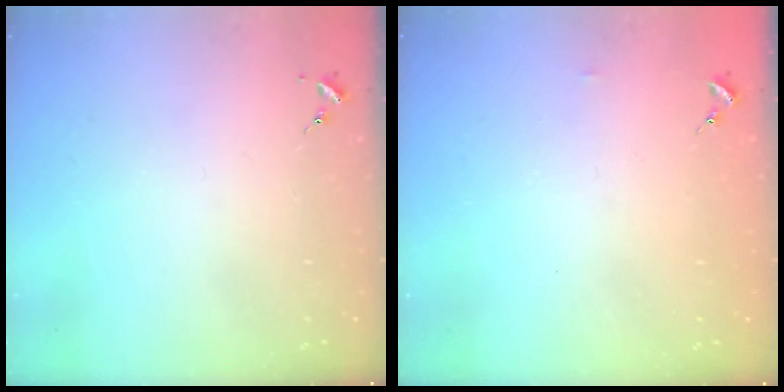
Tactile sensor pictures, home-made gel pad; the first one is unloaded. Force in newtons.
{"total": 3.2, "press": 3.2, "slide": 0.4}